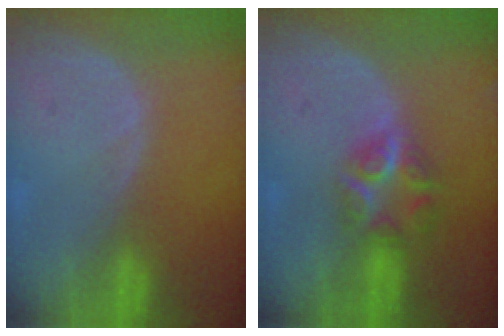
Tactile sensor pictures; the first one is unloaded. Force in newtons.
{"total": 5.9, "press": 5.5, "slide": 2.2}